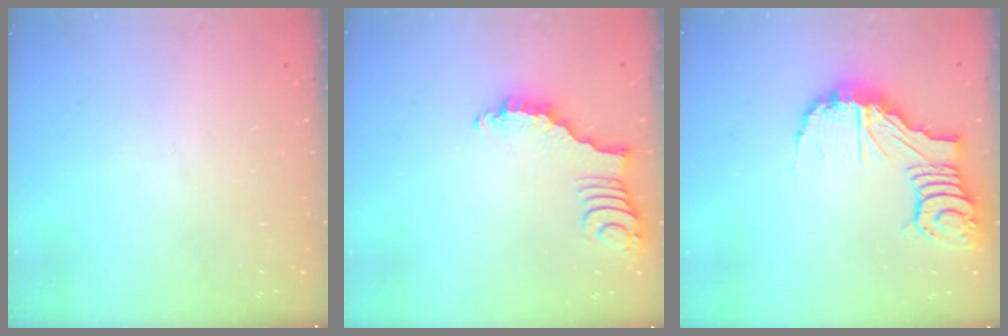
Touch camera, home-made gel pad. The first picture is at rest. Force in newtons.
{"total": 2.9, "press": 2.8, "slide": 0.4}
{"total": 12.4, "press": 12.3, "slide": 1.5}